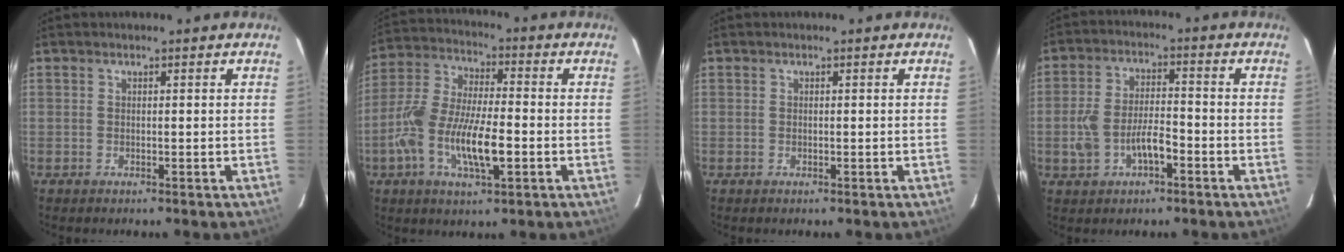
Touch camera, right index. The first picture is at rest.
{"total": 14.2, "force": [-4.4, 4.9, 12.6], "torque": [-0.261, -0.005, -0.083]}
{"total": 0.0}
{"total": 8.3, "force": [-3.3, 4.1, 6.4], "torque": [-0.138, 0.008, -0.051]}